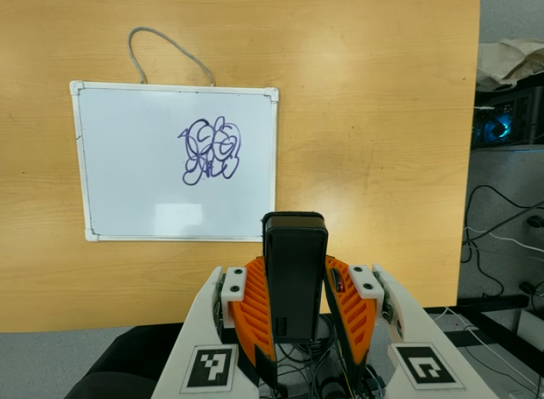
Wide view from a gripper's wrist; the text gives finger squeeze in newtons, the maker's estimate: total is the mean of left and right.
{"total": 4.5, "left": 3.0, "right": 6.0}